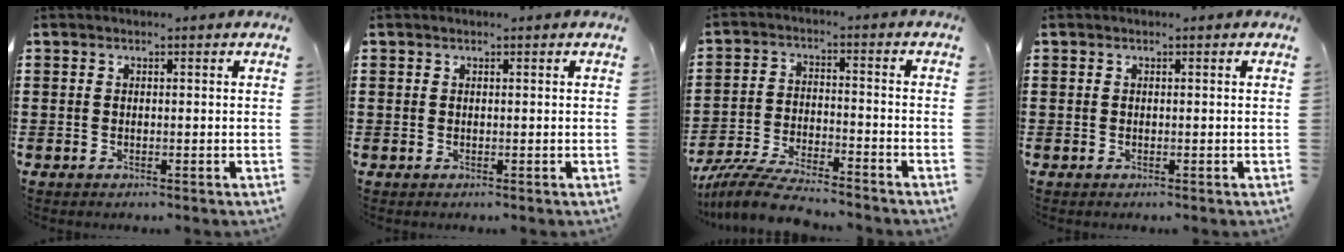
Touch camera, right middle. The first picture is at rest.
{"total": 0.0}
{"total": 7.5, "force": [-7.0, 0.7, 2.6], "torque": [-0.051, 0.010, -0.136]}
{"total": 0.0}